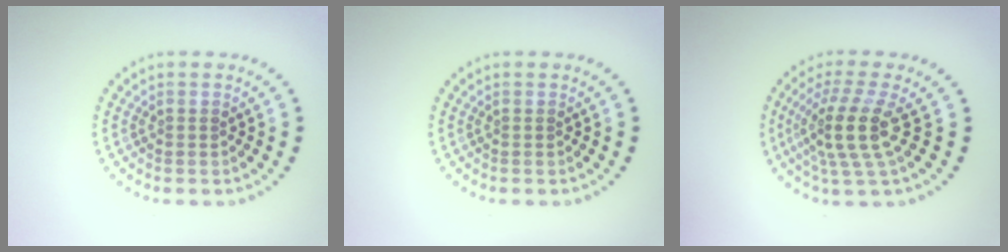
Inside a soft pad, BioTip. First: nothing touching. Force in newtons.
{"total": 0.0}
{"total": 4.4, "press": 3.4, "slide": 2.8}